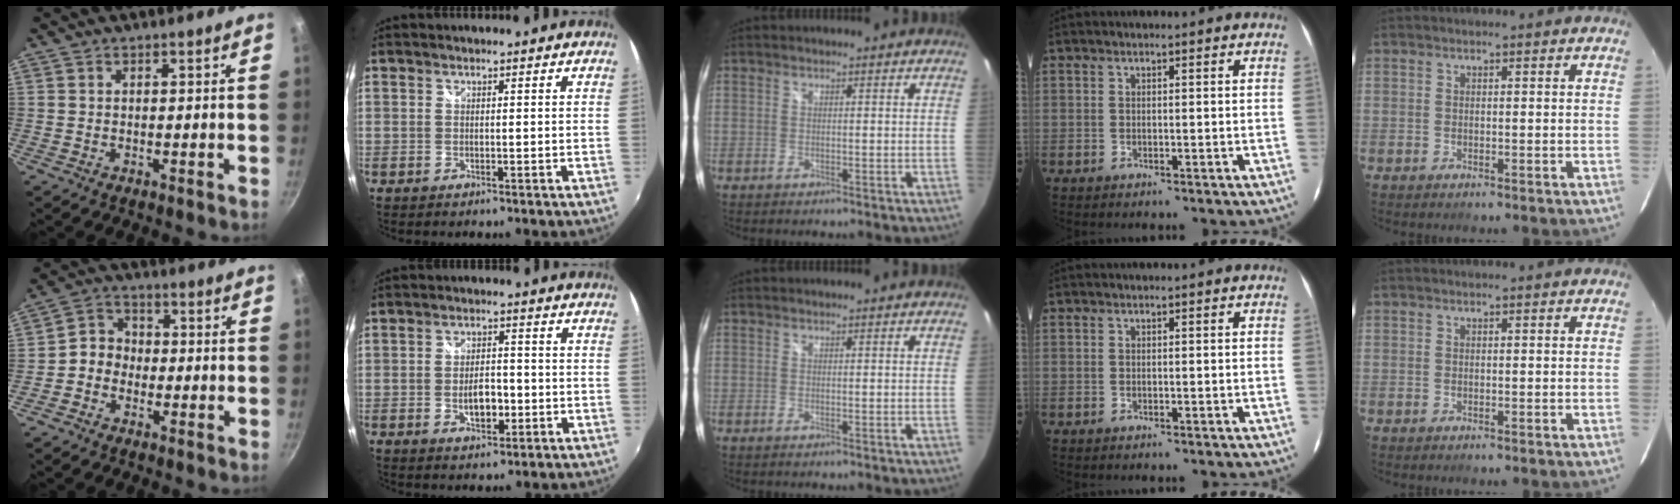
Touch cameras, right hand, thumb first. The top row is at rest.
{"thumb": {"total": 5.2, "force": [-1.5, 4.5, 2.2], "torque": [-0.009, 0.023, -0.044]}, "index": {"total": 5.0, "force": [-1.3, 2.8, 4.0], "torque": [-0.075, -0.002, -0.018]}}